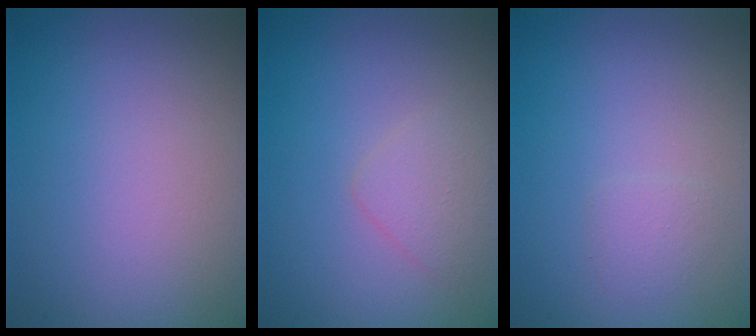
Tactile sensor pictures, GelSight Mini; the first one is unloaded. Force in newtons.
{"total": 1.8, "press": 1.8, "slide": 0.0}
{"total": 0.9, "press": 0.9, "slide": 0.1}